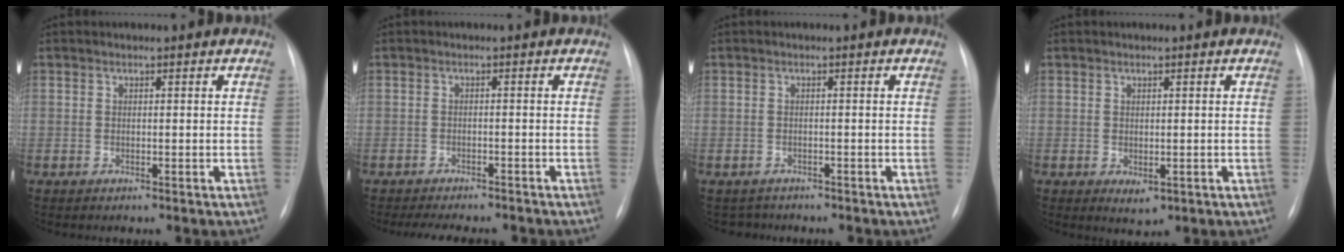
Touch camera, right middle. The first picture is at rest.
{"total": 8.5, "force": [-7.6, 2.2, 3.1], "torque": [-0.042, -0.002, -0.097]}
{"total": 2.1, "force": [-1.9, 0.9, -0.5], "torque": [0.006, -0.002, -0.028]}
{"total": 2.1, "force": [-0.5, 1.2, 1.6], "torque": [-0.018, -0.004, 0.002]}